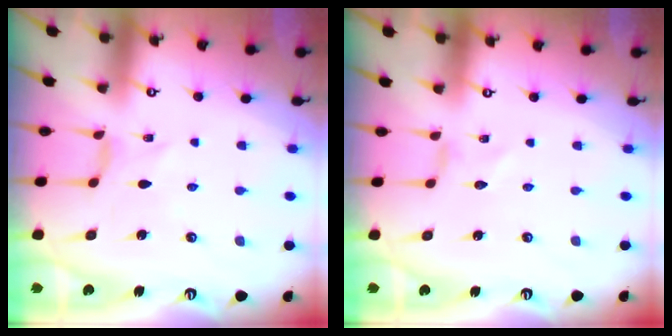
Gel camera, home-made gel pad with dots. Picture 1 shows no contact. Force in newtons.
{"total": 0.0}